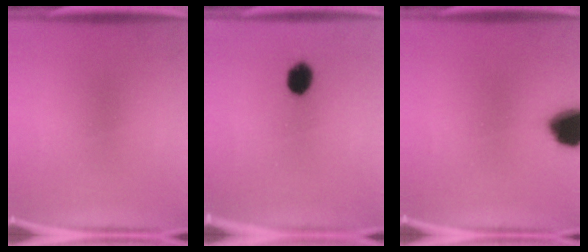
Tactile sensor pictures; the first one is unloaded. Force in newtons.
{"total": 6.6}
{"total": 12.6}